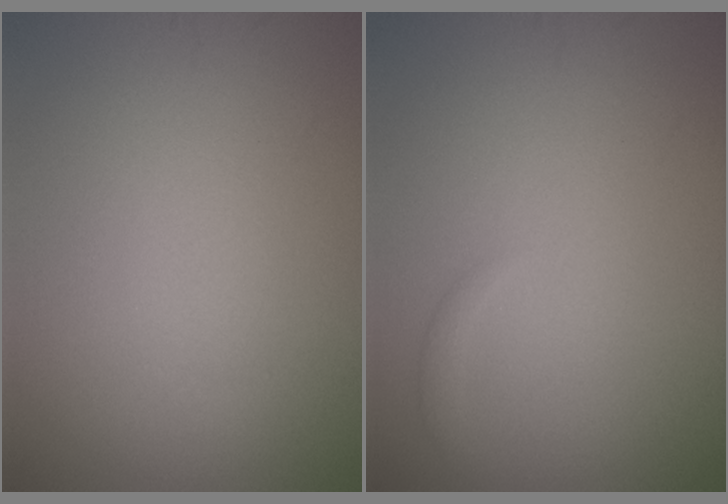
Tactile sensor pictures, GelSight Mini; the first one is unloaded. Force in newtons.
{"total": 0.8, "press": 0.8, "slide": 0.0}